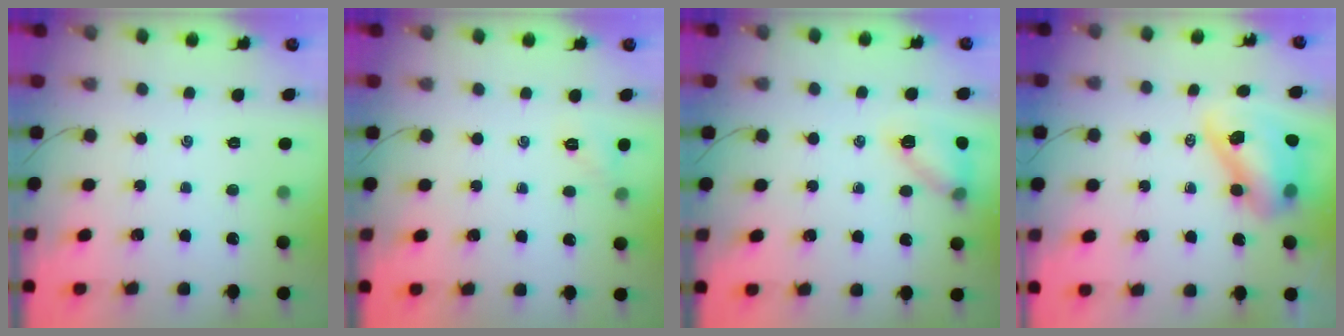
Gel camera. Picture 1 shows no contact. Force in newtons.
{"total": 5.9, "press": 5.6, "slide": 1.9}
{"total": 11.6, "press": 11.4, "slide": 2.2}
{"total": 10.6, "press": 10.1, "slide": 3.1}